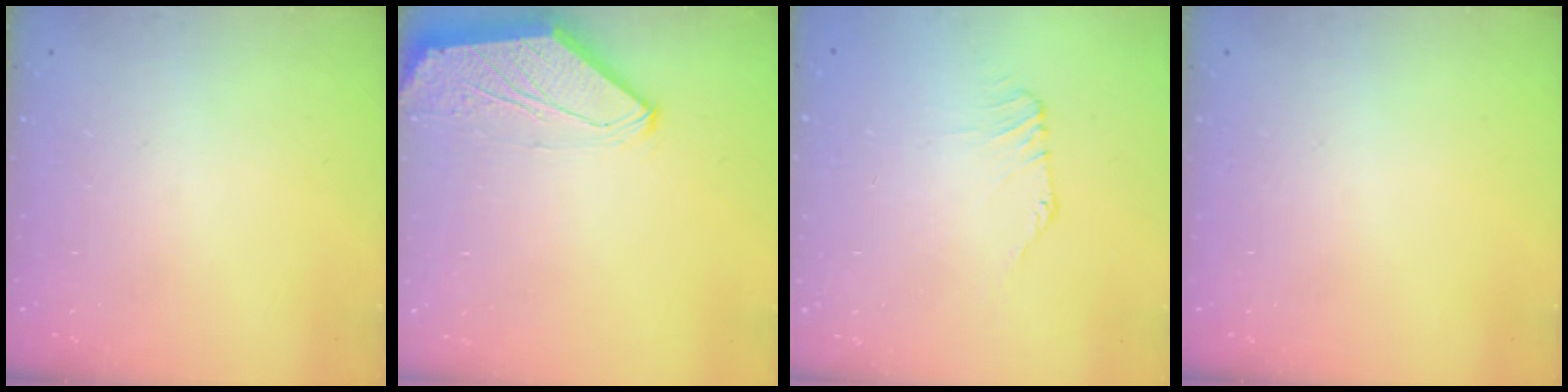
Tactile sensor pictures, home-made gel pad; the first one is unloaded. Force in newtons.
{"total": 0.0}
{"total": 1.3, "press": 1.2, "slide": 0.3}
{"total": 0.0}